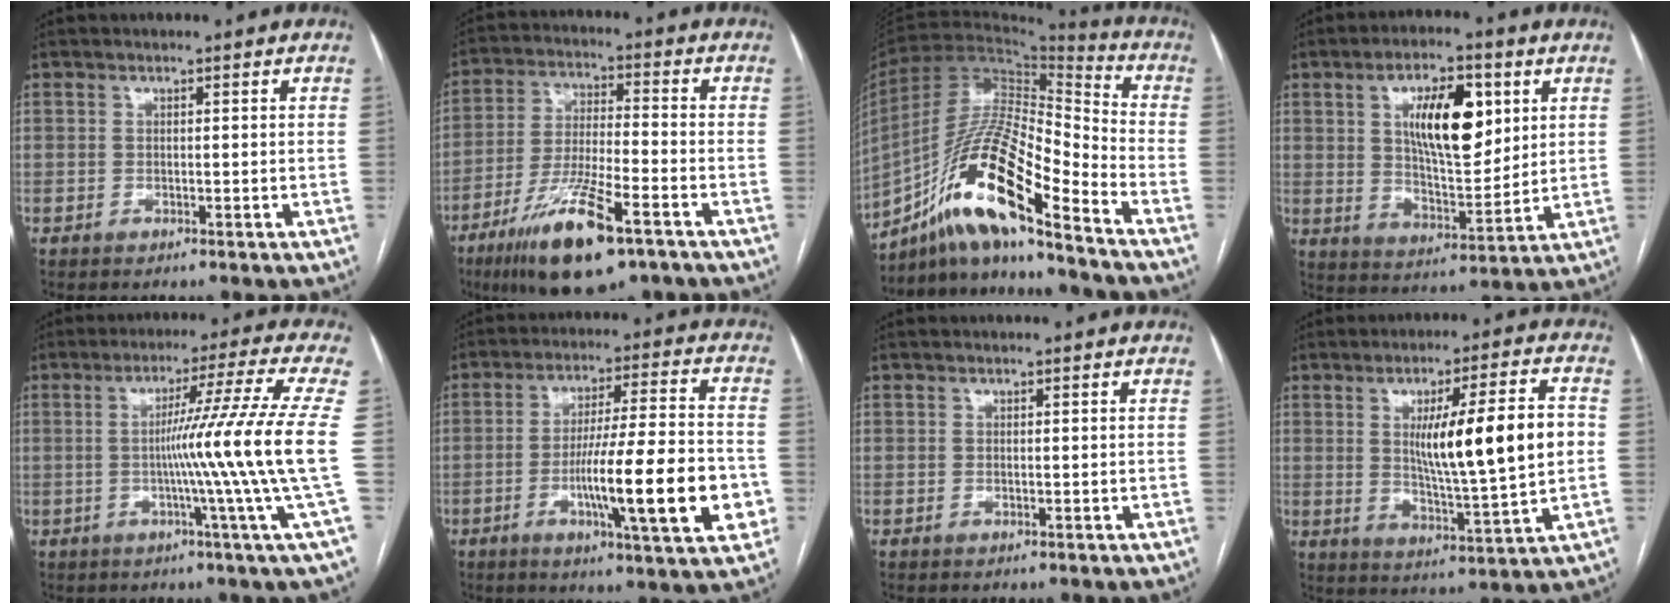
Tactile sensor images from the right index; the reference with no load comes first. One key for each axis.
{"total": 15.2, "fx": -8.8, "fy": 2.8, "fz": 12.1, "tx": -0.240, "ty": -0.029, "tz": -0.151}
{"total": 18.3, "fx": -11.3, "fy": 2.4, "fz": 14.2, "tx": -0.286, "ty": 0.000, "tz": -0.201}
{"total": 12.9, "fx": 4.3, "fy": 4.7, "fz": 11.2, "tx": -0.191, "ty": 0.007, "tz": 0.076}
{"total": 14.1, "fx": -1.2, "fy": -4.2, "fz": 13.4, "tx": -0.197, "ty": -0.011, "tz": -0.018}
{"total": 16.9, "fx": -4.6, "fy": 1.2, "fz": 16.2, "tx": -0.247, "ty": -0.005, "tz": -0.068}
{"total": 0.0}
{"total": 15.0, "fx": 1.6, "fy": 0.9, "fz": 14.9, "tx": -0.236, "ty": 0.000, "tz": 0.029}